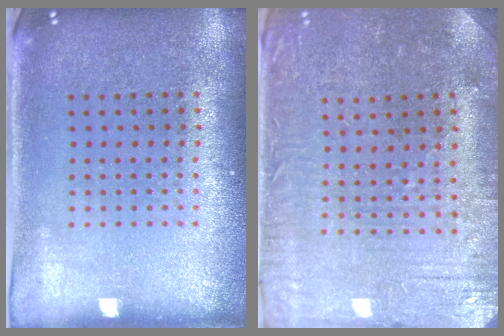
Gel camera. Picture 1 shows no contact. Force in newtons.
{"total": 1.0, "press": 0.9, "slide": 0.4}